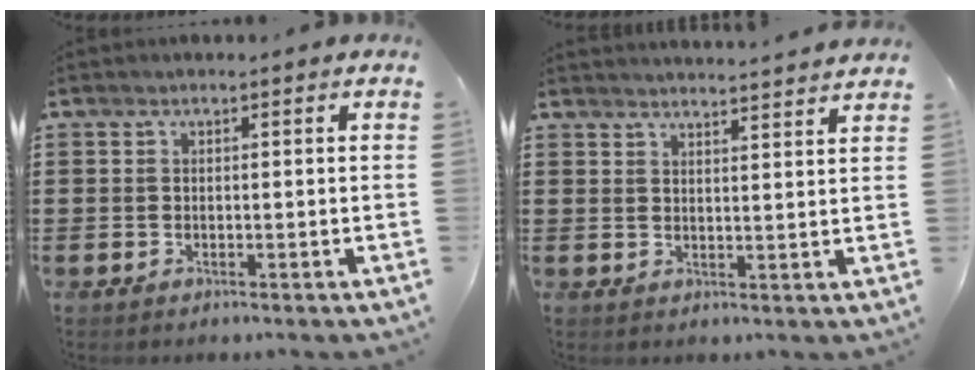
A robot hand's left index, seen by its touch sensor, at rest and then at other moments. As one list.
[{"total": 3.1, "force": [3.0, -0.8, 0.1], "torque": [-0.009, -0.017, 0.055]}]